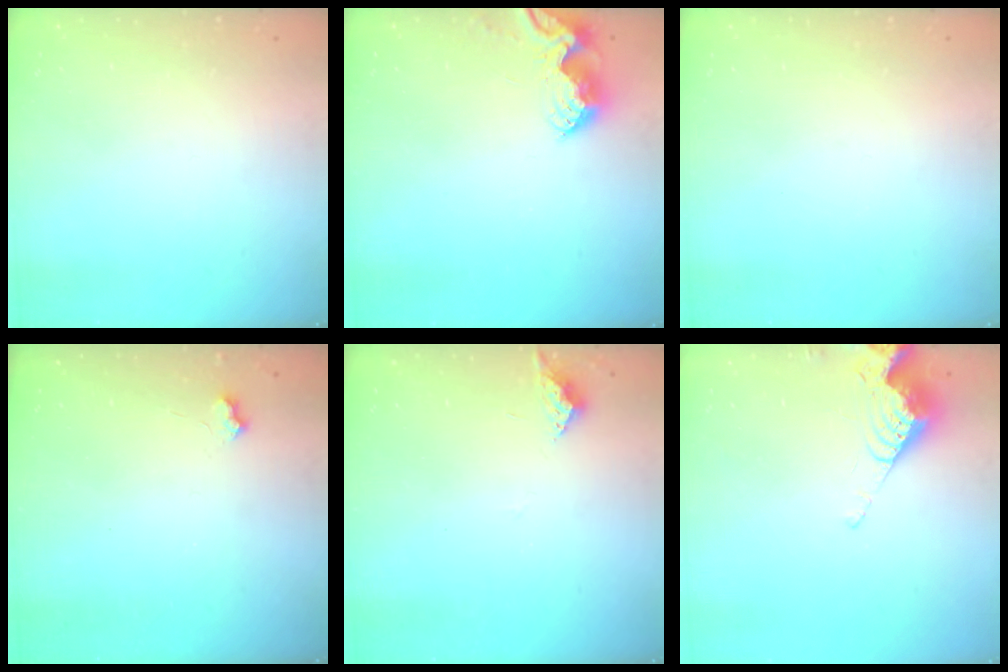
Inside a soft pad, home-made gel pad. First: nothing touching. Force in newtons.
{"total": 7.4, "press": 7.3, "slide": 0.5}
{"total": 0.0}
{"total": 2.4, "press": 2.4, "slide": 0.5}
{"total": 3.7, "press": 3.7, "slide": 0.5}
{"total": 6.9, "press": 6.9, "slide": 0.6}